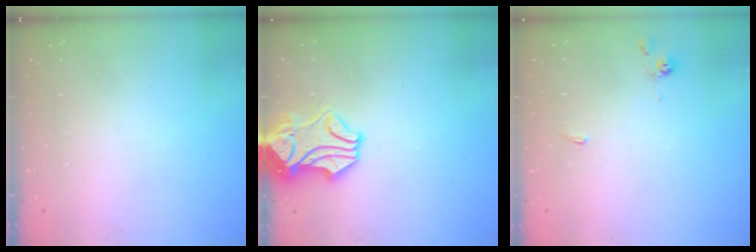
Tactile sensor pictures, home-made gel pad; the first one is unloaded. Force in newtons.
{"total": 1.9, "press": 1.2, "slide": 1.5}
{"total": 0.7, "press": 0.5, "slide": 0.5}